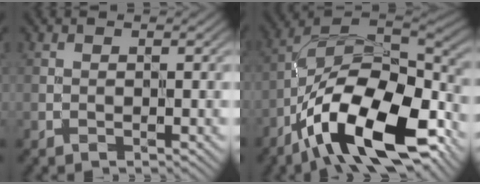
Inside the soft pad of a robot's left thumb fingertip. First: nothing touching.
{"total": 17.0, "force": [-9.2, 6.8, 12.6], "torque": [-0.210, -0.006, -0.182]}